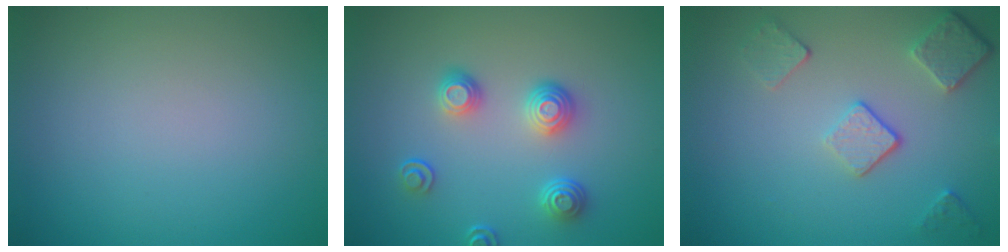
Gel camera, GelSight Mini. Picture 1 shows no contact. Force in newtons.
{"total": 3.4, "press": 2.8, "slide": 1.9}
{"total": 3.5, "press": 2.8, "slide": 2.1}